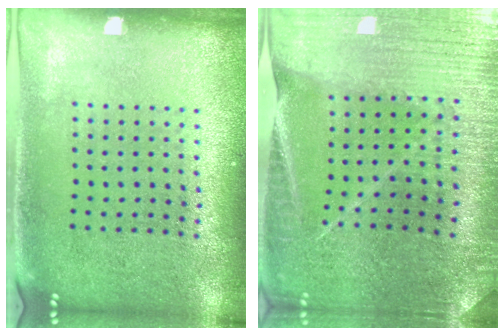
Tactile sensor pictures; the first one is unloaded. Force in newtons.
{"total": 3.0, "press": 3.0, "slide": 0.3}